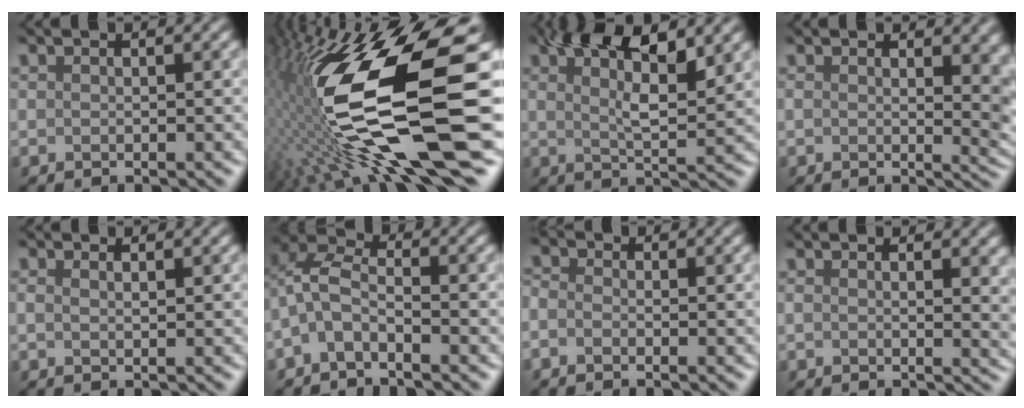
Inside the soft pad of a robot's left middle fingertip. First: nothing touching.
{"total": 15.4, "force": [-1.6, 4.2, 14.7], "torque": [-0.295, -0.014, -0.010]}
{"total": 6.3, "force": [4.0, 1.4, 4.7], "torque": [-0.068, 0.017, 0.061]}
{"total": 7.9, "force": [1.4, 3.1, 7.1], "torque": [-0.059, 0.025, 0.017]}
{"total": 0.8, "force": [0.0, -0.6, -0.4], "torque": [0.001, -0.002, 0.010]}
{"total": 2.7, "force": [-2.2, 0.6, 1.5], "torque": [-0.053, 0.012, -0.035]}
{"total": 1.6, "force": [-1.6, 0.1, -0.2], "torque": [-0.015, 0.005, -0.018]}
{"total": 3.1, "force": [0.8, 1.0, 2.8], "torque": [-0.018, 0.021, 0.002]}